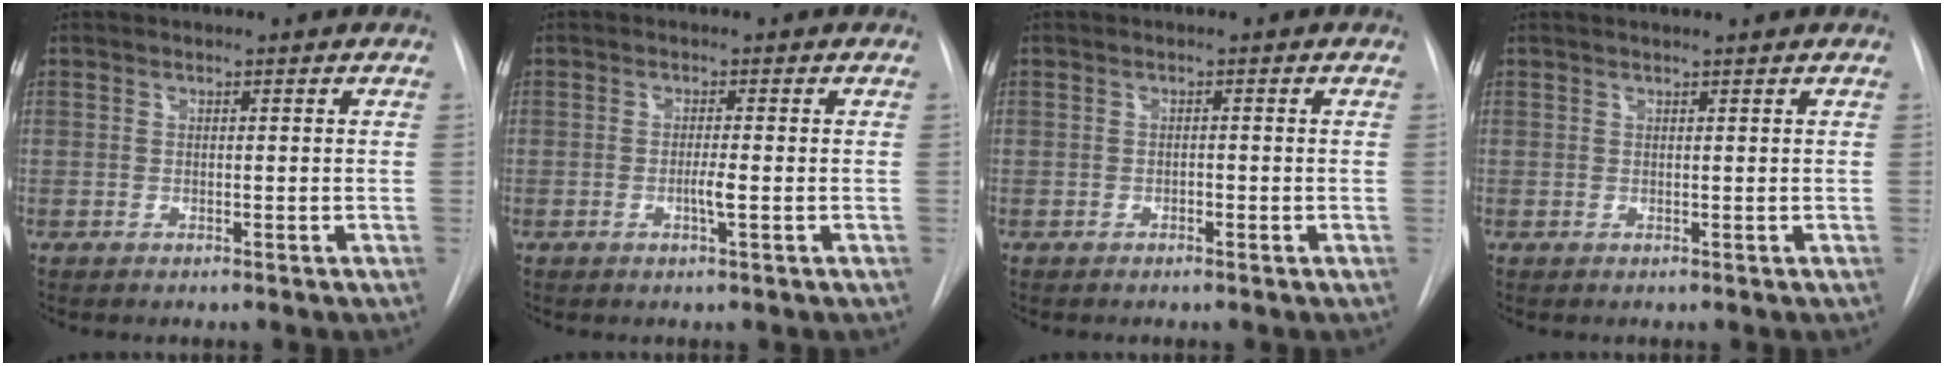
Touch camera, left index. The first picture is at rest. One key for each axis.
{"total": 1.8, "fx": -0.7, "fy": -0.2, "fz": 1.6, "tx": -0.032, "ty": -0.006, "tz": -0.015}
{"total": 0.6, "fx": -0.5, "fy": 0.2, "fz": 0.3, "tx": -0.003, "ty": -0.002, "tz": -0.011}
{"total": 1.5, "fx": 1.3, "fy": -0.3, "fz": 0.5, "tx": -0.008, "ty": 0.009, "tz": 0.020}